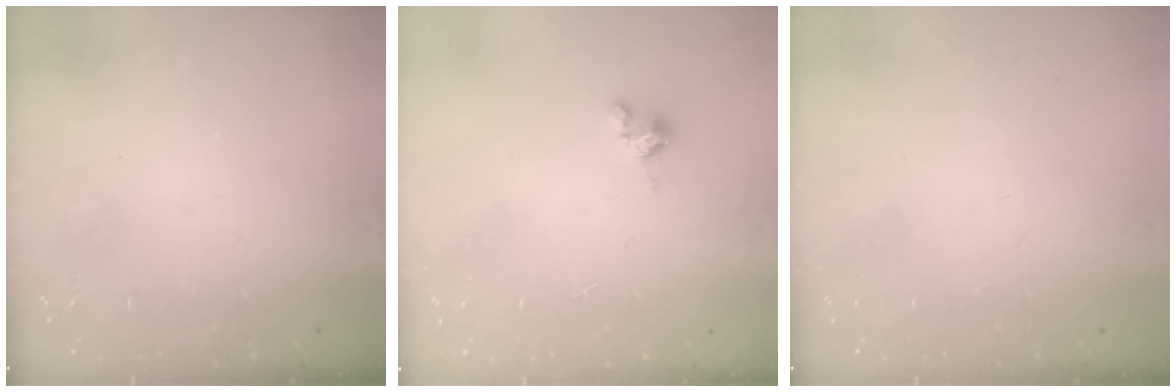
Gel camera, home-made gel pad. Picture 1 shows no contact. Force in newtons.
{"total": 1.8, "press": 1.7, "slide": 0.4}
{"total": 0.0}